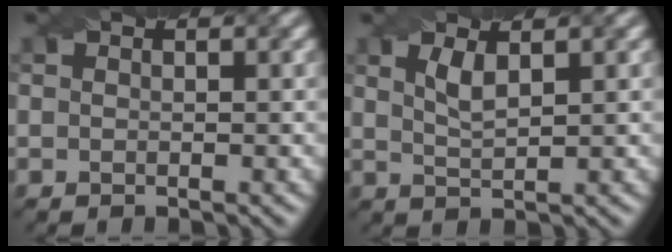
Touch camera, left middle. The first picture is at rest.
{"total": 1.9, "force": [1.0, 0.5, 1.5], "torque": [-0.033, -0.002, 0.023]}